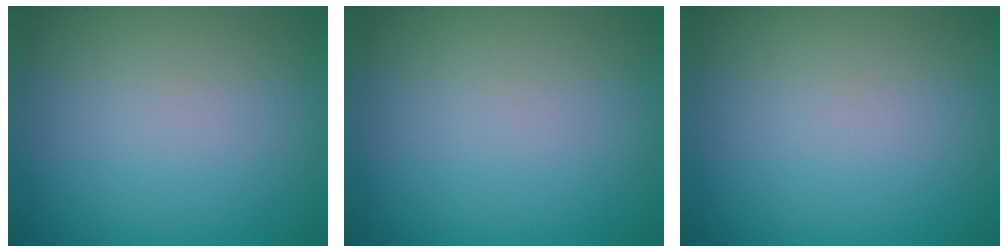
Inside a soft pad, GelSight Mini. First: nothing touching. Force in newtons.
{"total": 0.0}
{"total": 0.0}